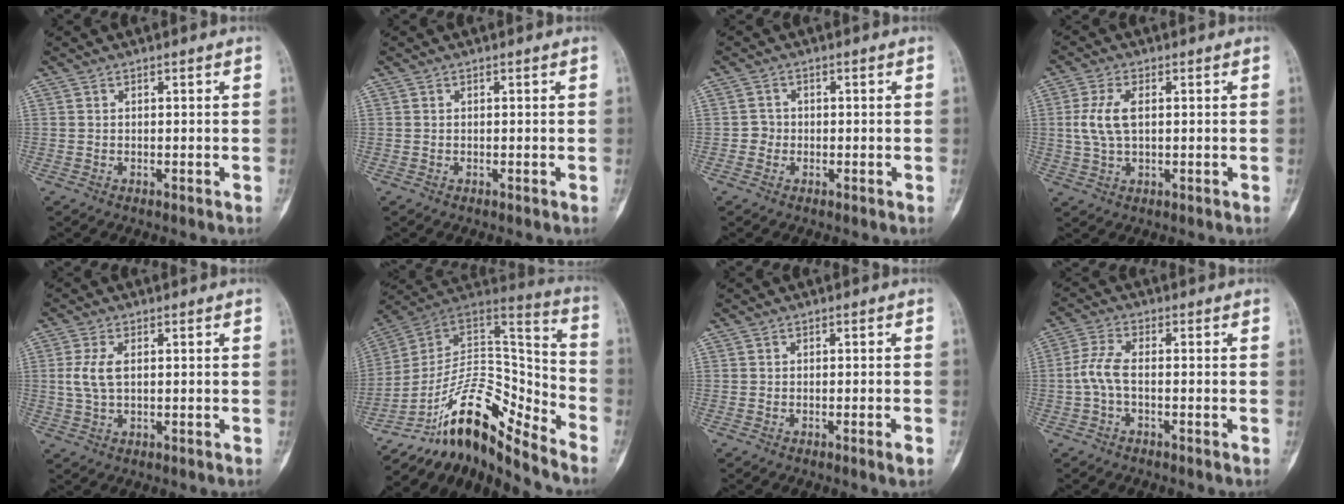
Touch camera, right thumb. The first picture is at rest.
{"total": 0.0}
{"total": 1.7, "force": [-0.5, 1.6, 0.3], "torque": [0.007, 0.009, -0.014]}
{"total": 6.4, "force": [0.8, 3.3, 5.5], "torque": [-0.126, 0.003, 0.015]}
{"total": 4.7, "force": [0.6, 2.4, 4.0], "torque": [-0.097, 0.004, 0.014]}
{"total": 17.7, "force": [-13.1, 6.0, 10.4], "torque": [-0.136, 0.135, -0.224]}
{"total": 1.5, "force": [-0.8, -0.2, 1.3], "torque": [-0.022, -0.004, -0.015]}
{"total": 4.6, "force": [-1.1, 1.6, 4.1], "torque": [-0.100, 0.011, -0.029]}